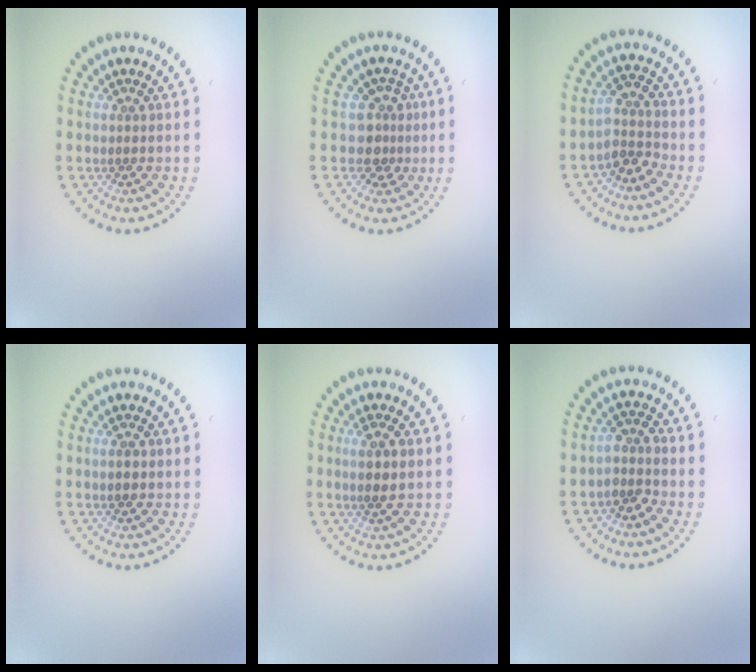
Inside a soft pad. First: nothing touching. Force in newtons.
{"total": 2.5, "press": 1.8, "slide": 1.7}
{"total": 2.7, "press": 2.0, "slide": 1.9}
{"total": 1.7, "press": 1.7, "slide": 0.0}
{"total": 2.3, "press": 2.1, "slide": 0.9}
{"total": 2.0, "press": 1.6, "slide": 1.2}